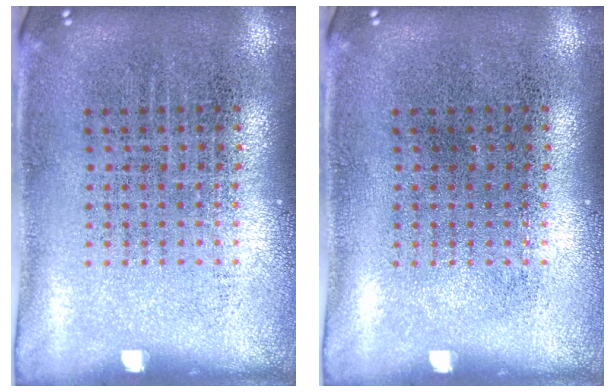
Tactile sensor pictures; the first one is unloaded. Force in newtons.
{"total": 0.0}